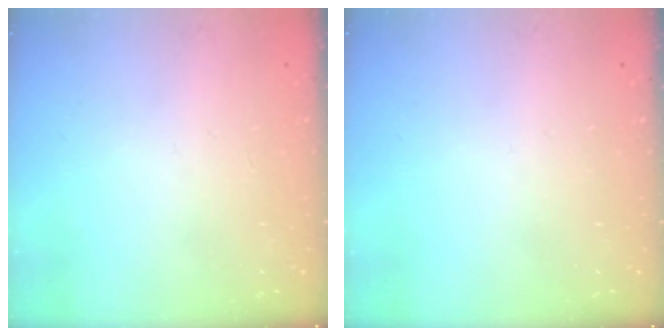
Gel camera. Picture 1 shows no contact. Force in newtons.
{"total": 0.0}